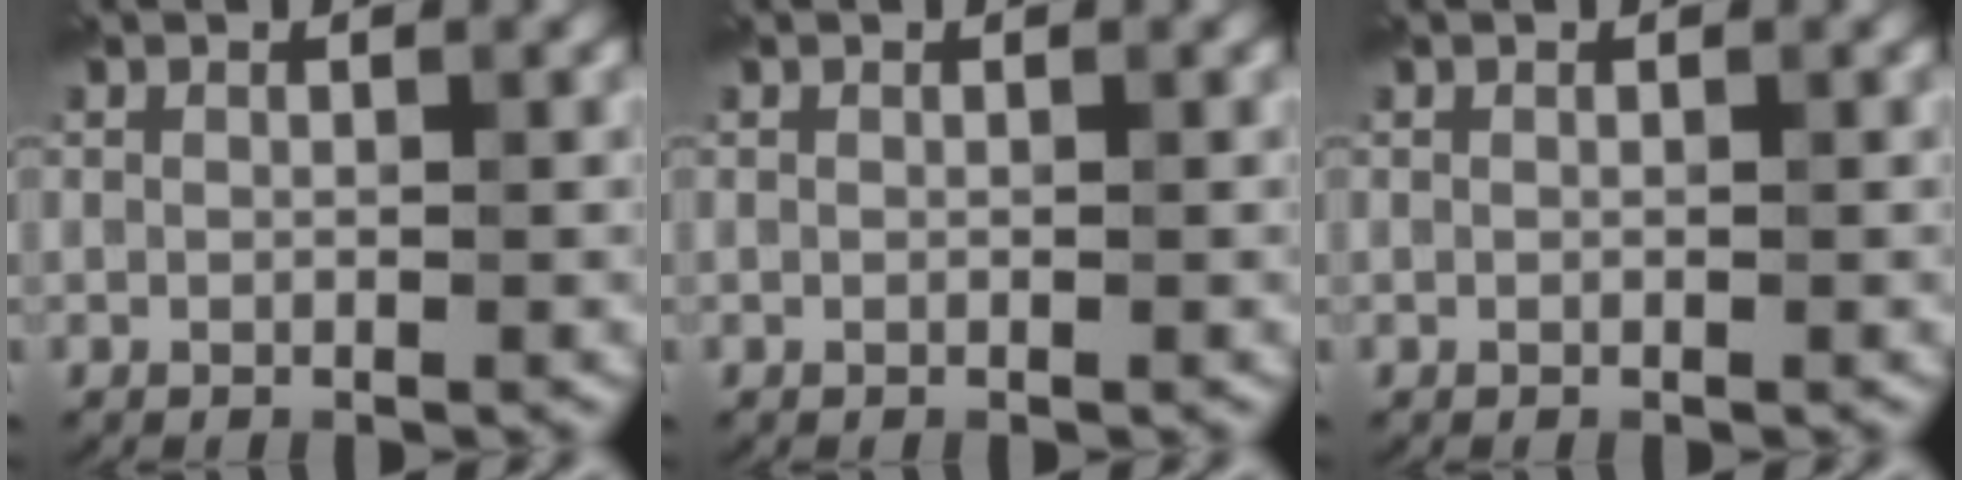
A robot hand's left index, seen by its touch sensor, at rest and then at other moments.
{"total": 0.0}
{"total": 0.0}